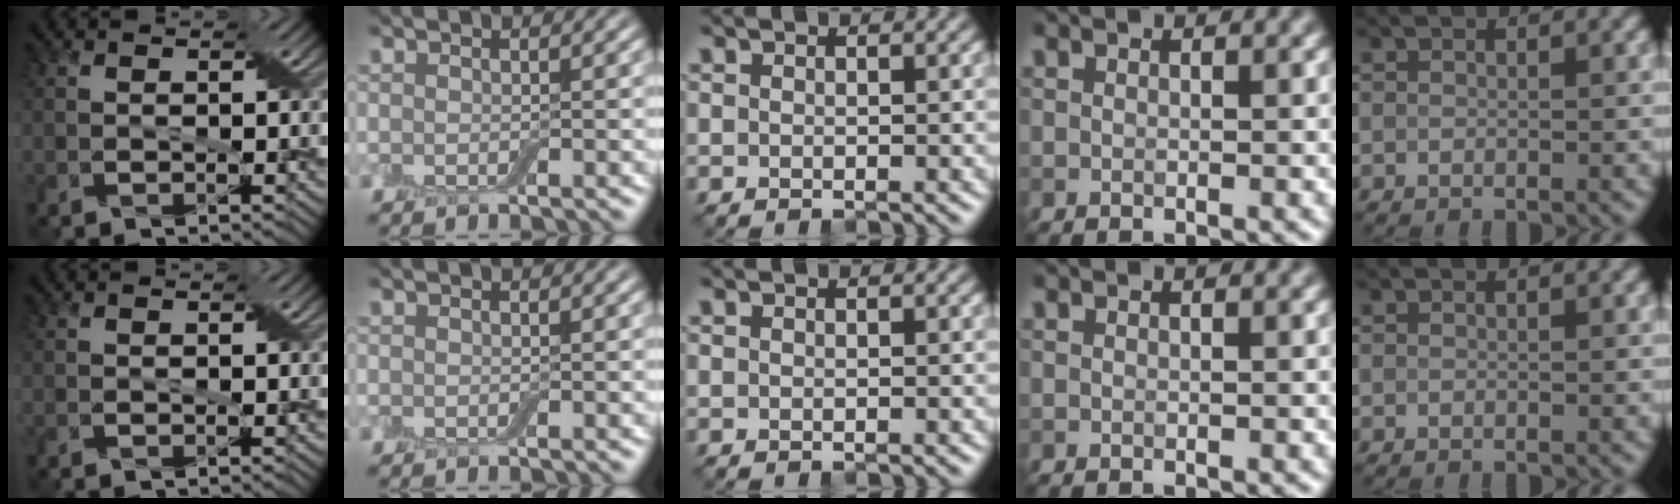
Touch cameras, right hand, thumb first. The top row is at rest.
{}